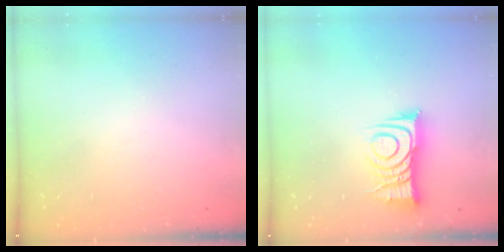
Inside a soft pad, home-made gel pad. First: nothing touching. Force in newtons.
{"total": 9.7, "press": 9.6, "slide": 1.0}